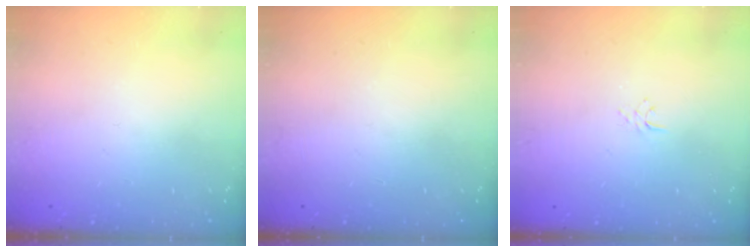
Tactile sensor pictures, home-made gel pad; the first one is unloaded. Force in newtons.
{"total": 0.0}
{"total": 2.9, "press": 2.9, "slide": 0.3}